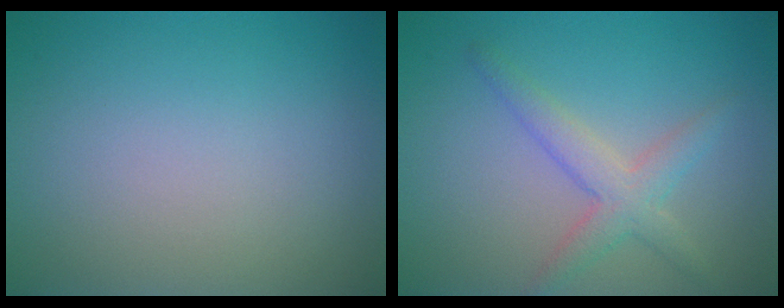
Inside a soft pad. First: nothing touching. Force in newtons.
{"total": 3.0, "press": 3.0, "slide": 0.1}